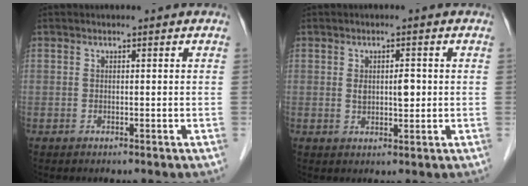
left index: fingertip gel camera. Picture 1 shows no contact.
{"total": 3.0, "force": [0.3, 1.3, 2.7], "torque": [-0.046, 0.002, 0.007]}